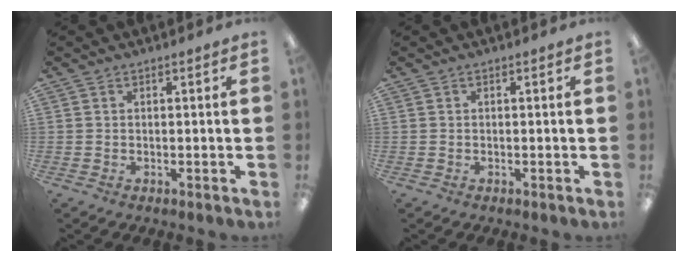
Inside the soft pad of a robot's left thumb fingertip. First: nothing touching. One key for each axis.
{"total": 0.0}